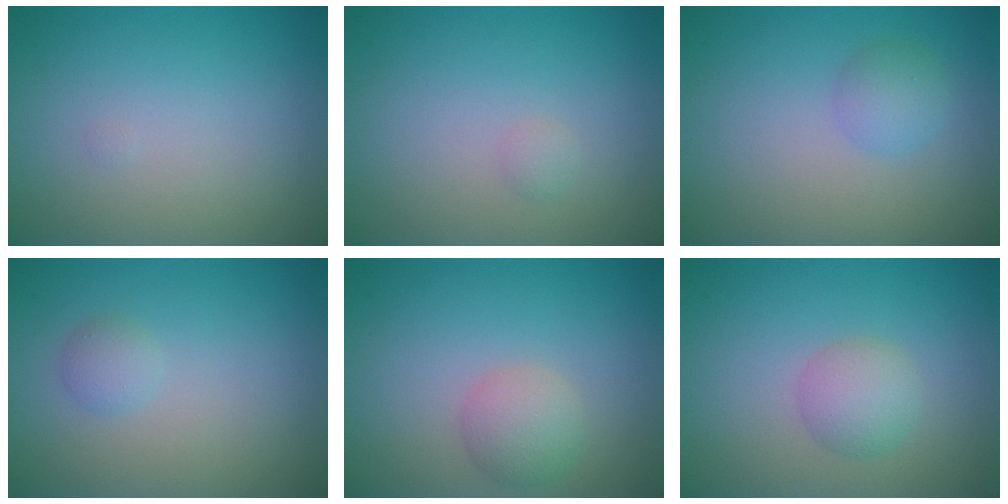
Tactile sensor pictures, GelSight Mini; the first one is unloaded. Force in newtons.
{"total": 0.6, "press": 0.6, "slide": 0.1}
{"total": 1.8, "press": 1.8, "slide": 0.1}
{"total": 1.1, "press": 1.1, "slide": 0.0}
{"total": 2.5, "press": 2.5, "slide": 0.1}
{"total": 2.5, "press": 2.5, "slide": 0.1}